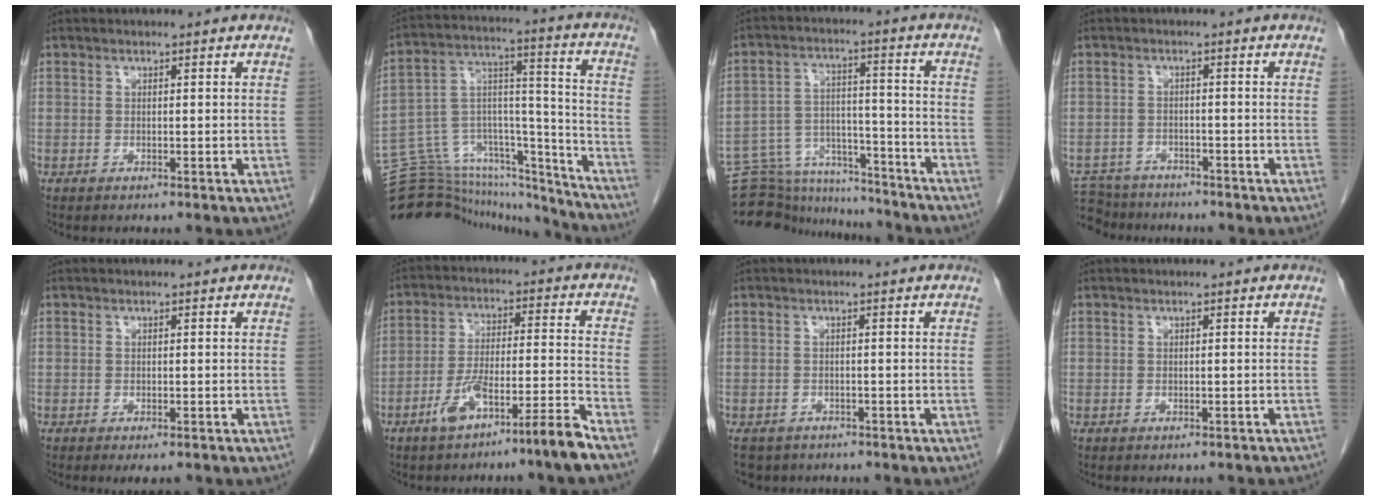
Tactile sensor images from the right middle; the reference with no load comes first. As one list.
[{"total": 24.2, "force": [-22.5, 6.4, 5.9], "torque": [-0.125, 0.061, -0.346]}, {"total": 15.7, "force": [-15.0, 3.8, 2.5], "torque": [-0.051, 0.038, -0.229]}, {"total": 7.0, "force": [-6.5, 2.5, 0.5], "torque": [-0.010, 0.000, -0.107]}, {"total": 1.9, "force": [-1.4, 0.5, 1.1], "torque": [-0.012, -0.006, -0.017]}, {"total": 9.1, "force": [-6.5, -0.3, 6.5], "torque": [-0.116, 0.009, -0.113]}, {"total": 5.5, "force": [-4.3, 3.3, 1.0], "torque": [-0.016, -0.002, -0.064]}, {"total": 3.4, "force": [-3.1, 0.9, 1.1], "torque": [-0.019, -0.010, -0.033]}]